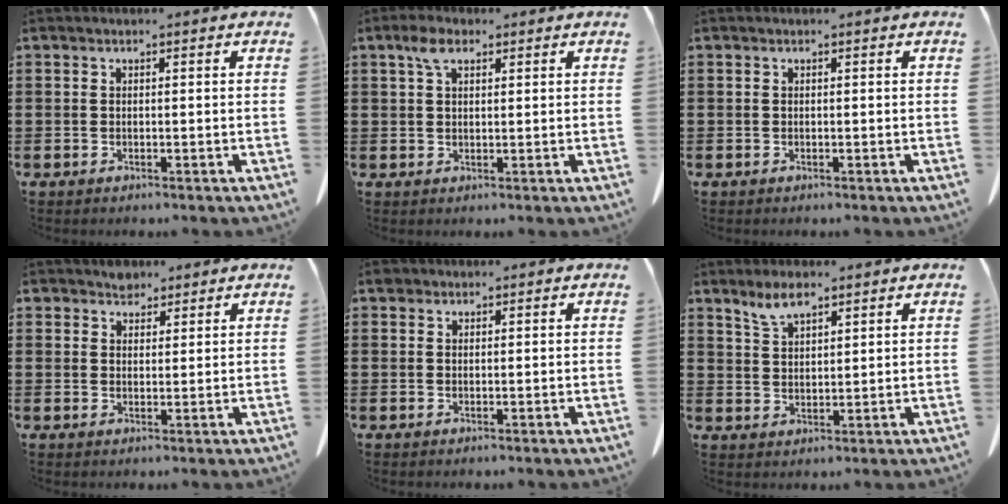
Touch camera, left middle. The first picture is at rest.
{"total": 3.4, "force": [1.8, 1.4, 2.5], "torque": [-0.055, 0.006, 0.033]}
{"total": 0.0}
{"total": 2.7, "force": [2.4, 1.2, 0.2], "torque": [-0.012, 0.005, 0.047]}
{"total": 1.0, "force": [0.8, 0.6, 0.3], "torque": [-0.009, 0.001, 0.017]}
{"total": 4.1, "force": [3.1, 1.2, 2.3], "torque": [-0.053, -0.001, 0.057]}